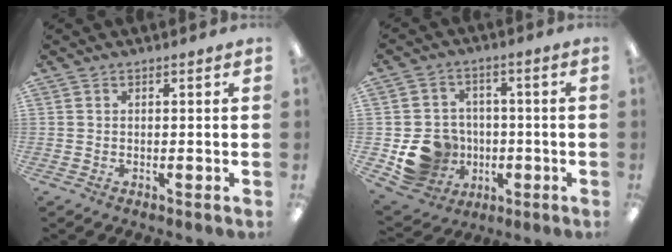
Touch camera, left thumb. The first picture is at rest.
{"total": 11.8, "force": [-3.1, 10.7, 3.9], "torque": [-0.089, 0.027, -0.039]}